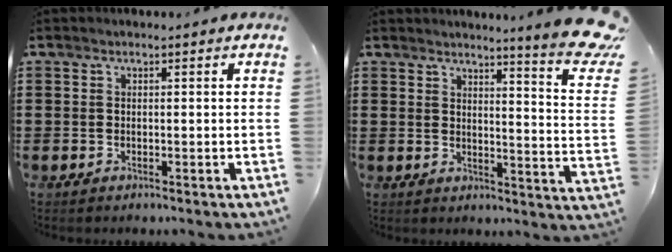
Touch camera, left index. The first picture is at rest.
{"total": 6.8, "force": [5.7, -0.9, 3.6], "torque": [-0.060, -0.051, 0.092]}